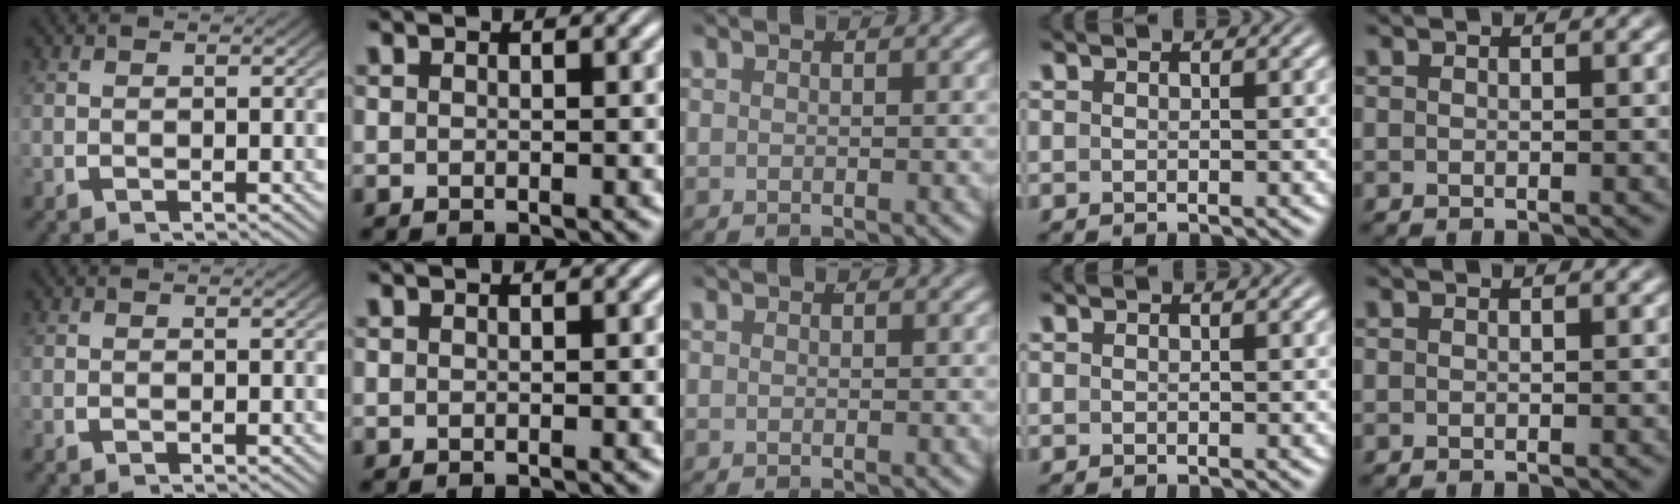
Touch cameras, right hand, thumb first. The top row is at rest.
{}